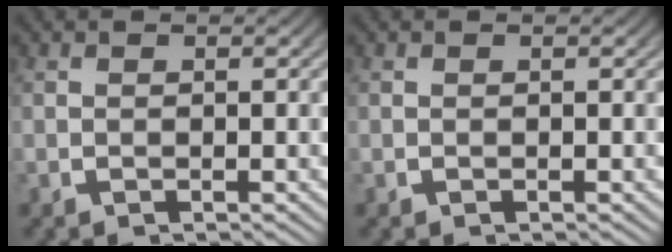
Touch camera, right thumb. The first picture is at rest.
{"total": 0.0}